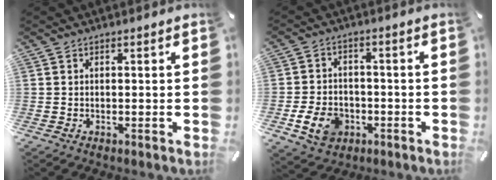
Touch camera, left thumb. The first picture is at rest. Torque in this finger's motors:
{"motor_torque": [0.33, 0.44, 0.23, 0.18, 0.03]}